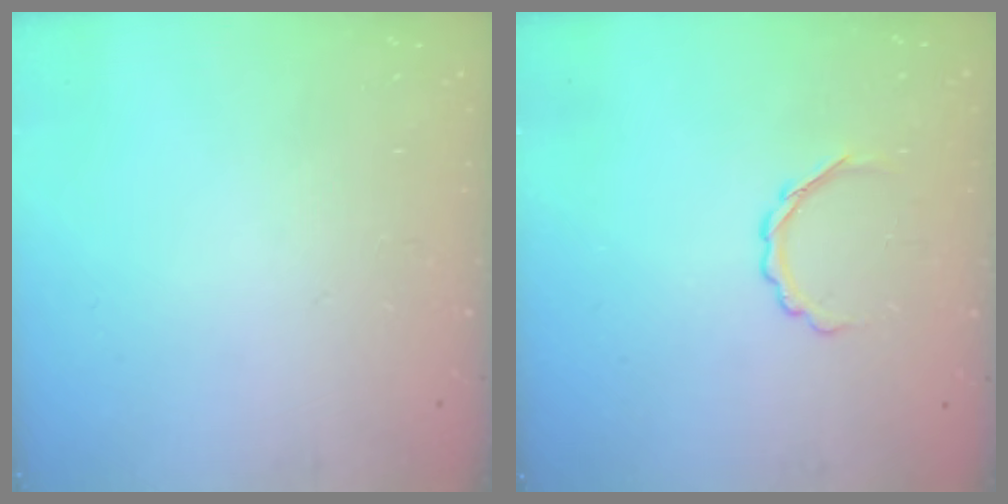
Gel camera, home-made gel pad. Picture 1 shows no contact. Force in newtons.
{"total": 3.7, "press": 3.5, "slide": 1.1}